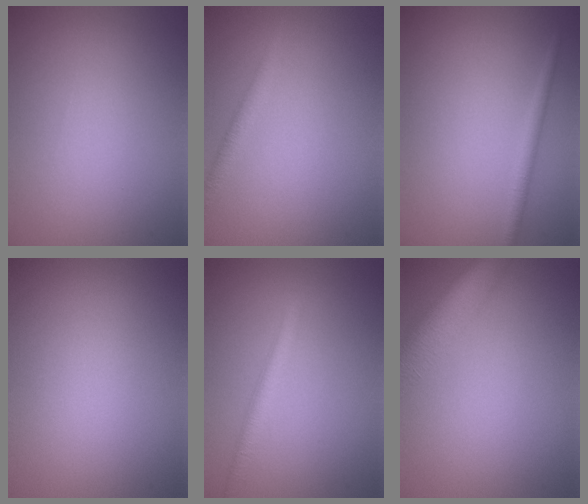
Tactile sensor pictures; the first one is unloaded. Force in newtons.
{"total": 1.6, "press": 1.6, "slide": 0.1}
{"total": 1.5, "press": 1.5, "slide": 0.1}
{"total": 0.0}
{"total": 2.4, "press": 2.4, "slide": 0.1}
{"total": 6.2, "press": 6.2, "slide": 0.4}